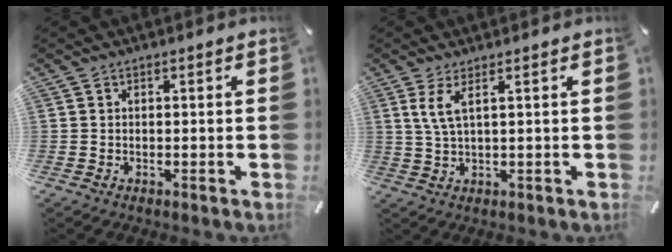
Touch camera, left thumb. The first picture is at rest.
{"total": 4.4, "force": [1.8, 0.8, 3.9], "torque": [-0.082, -0.003, 0.032]}